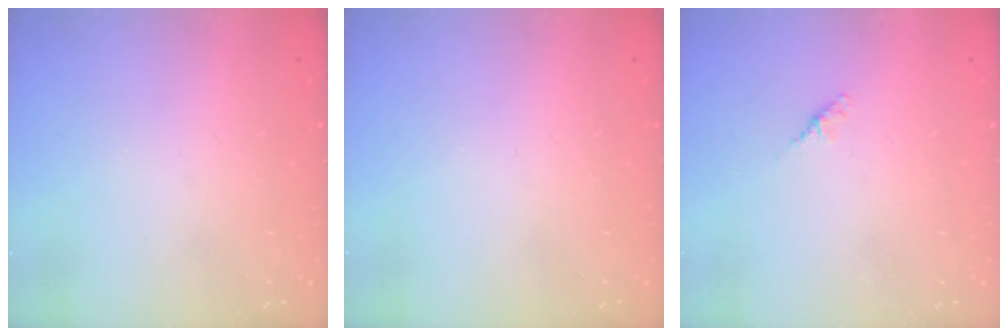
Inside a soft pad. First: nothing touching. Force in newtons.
{"total": 0.0}
{"total": 1.8, "press": 1.7, "slide": 0.6}